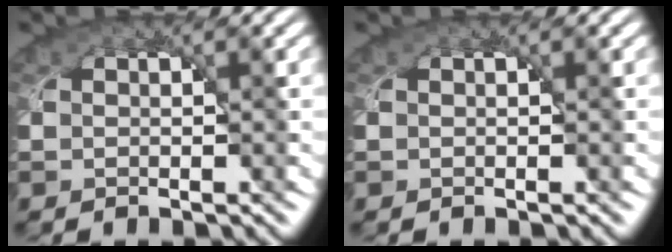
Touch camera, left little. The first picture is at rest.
{"total": 0.0}